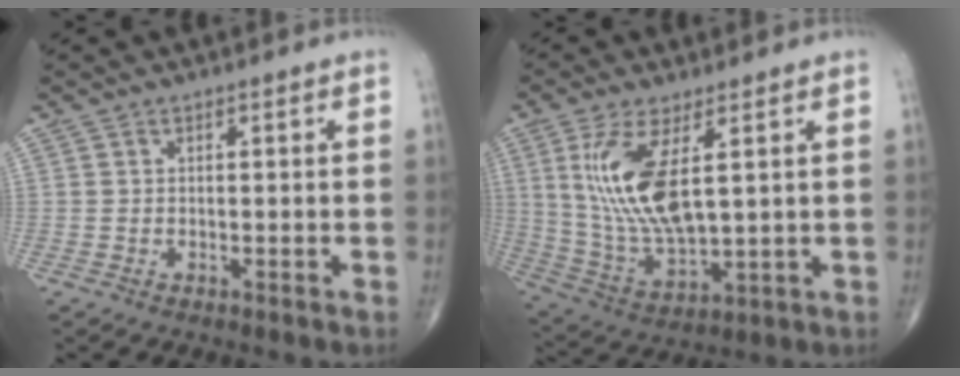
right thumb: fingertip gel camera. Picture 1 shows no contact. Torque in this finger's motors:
{"motor_torque": [-0.86, 1.83, 1.61, 0.81, 0.43]}